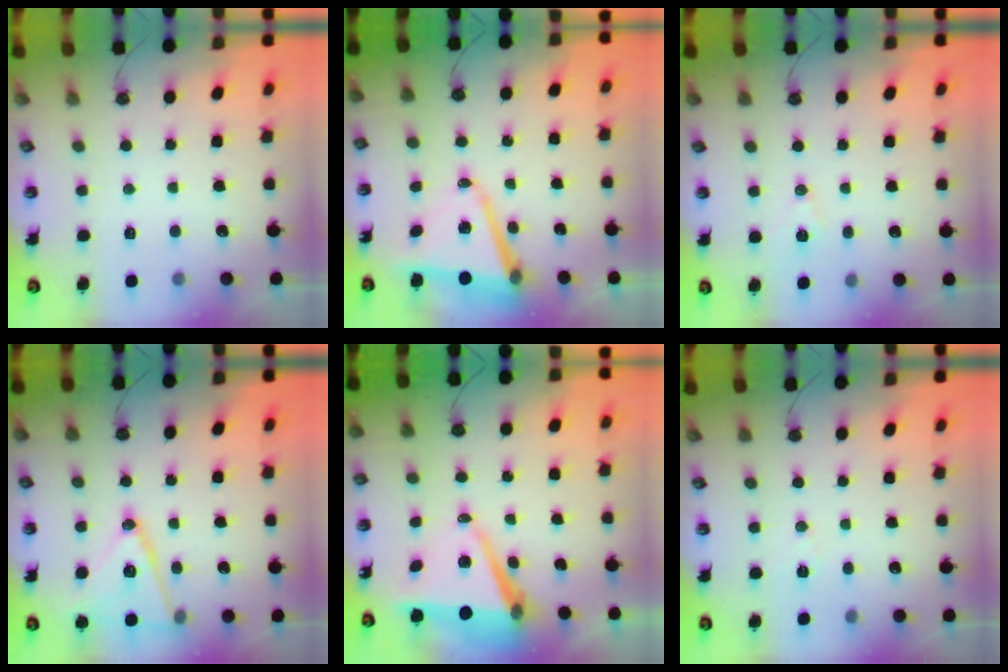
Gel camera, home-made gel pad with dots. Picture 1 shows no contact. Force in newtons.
{"total": 9.9, "press": 9.3, "slide": 3.5}
{"total": 7.7, "press": 6.4, "slide": 4.3}
{"total": 15.6, "press": 15.2, "slide": 3.4}
{"total": 8.5, "press": 7.4, "slide": 4.2}
{"total": 5.7, "press": 3.7, "slide": 4.4}